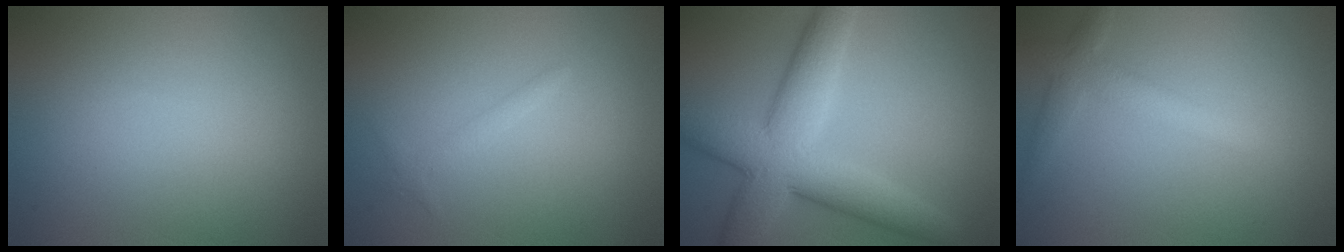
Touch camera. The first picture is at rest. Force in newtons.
{"total": 1.0, "press": 1.0, "slide": 0.0}
{"total": 8.7, "press": 8.6, "slide": 0.2}
{"total": 2.8, "press": 2.8, "slide": 0.3}